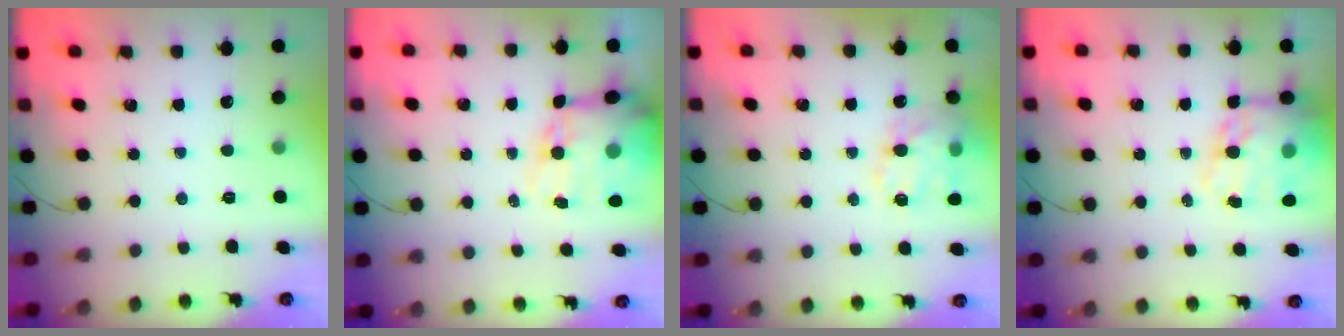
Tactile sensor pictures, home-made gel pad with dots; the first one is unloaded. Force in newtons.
{"total": 14.7, "press": 14.3, "slide": 3.6}
{"total": 17.1, "press": 16.8, "slide": 2.9}
{"total": 18.5, "press": 17.9, "slide": 4.7}